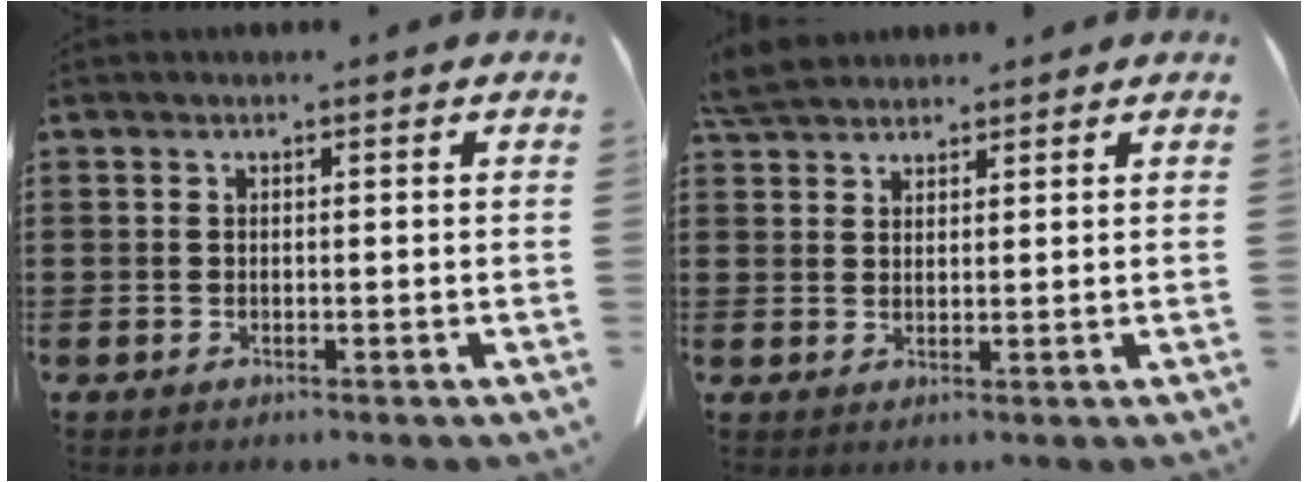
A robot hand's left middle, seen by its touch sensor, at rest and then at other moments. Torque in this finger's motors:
{"motor_torque": [1.00, 0.78, 0.13, 0.07]}